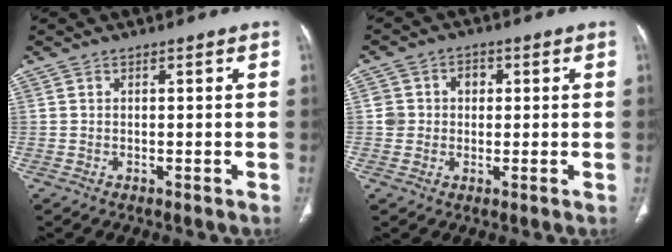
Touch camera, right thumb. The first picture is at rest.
{"total": 5.2, "force": [0.6, 4.8, 2.0], "torque": [-0.006, 0.012, 0.010]}